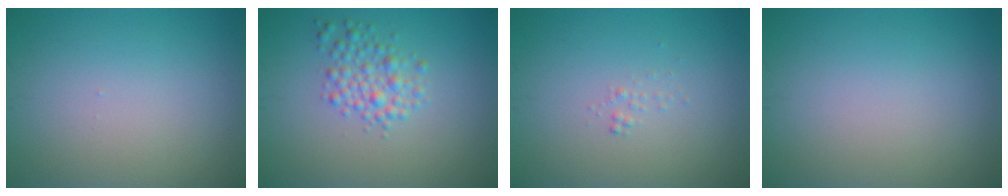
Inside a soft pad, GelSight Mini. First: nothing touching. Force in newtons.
{"total": 2.8, "press": 2.8, "slide": 0.1}
{"total": 0.5, "press": 0.5, "slide": 0.0}
{"total": 0.0}